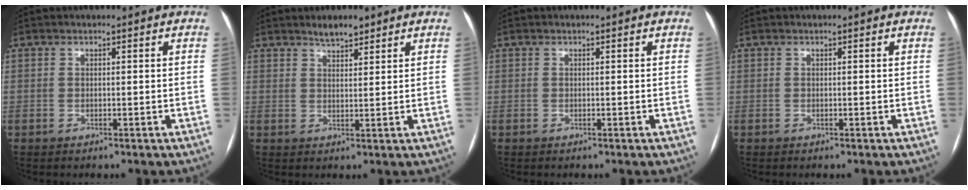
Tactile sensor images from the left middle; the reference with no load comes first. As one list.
[{"total": 3.0, "force": [2.6, 0.8, 1.4], "torque": [-0.028, 0.001, 0.043]}, {"total": 0.0}, {"total": 0.0}]